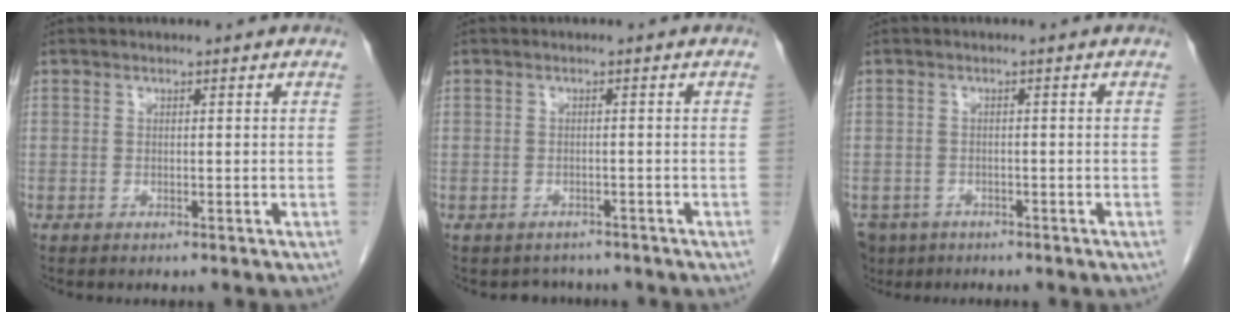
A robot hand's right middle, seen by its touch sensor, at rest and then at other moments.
{"total": 2.8, "force": [-2.4, 1.4, -0.1], "torque": [-0.003, 0.003, -0.034]}
{"total": 5.0, "force": [-3.6, 3.3, 0.8], "torque": [-0.018, -0.002, -0.062]}